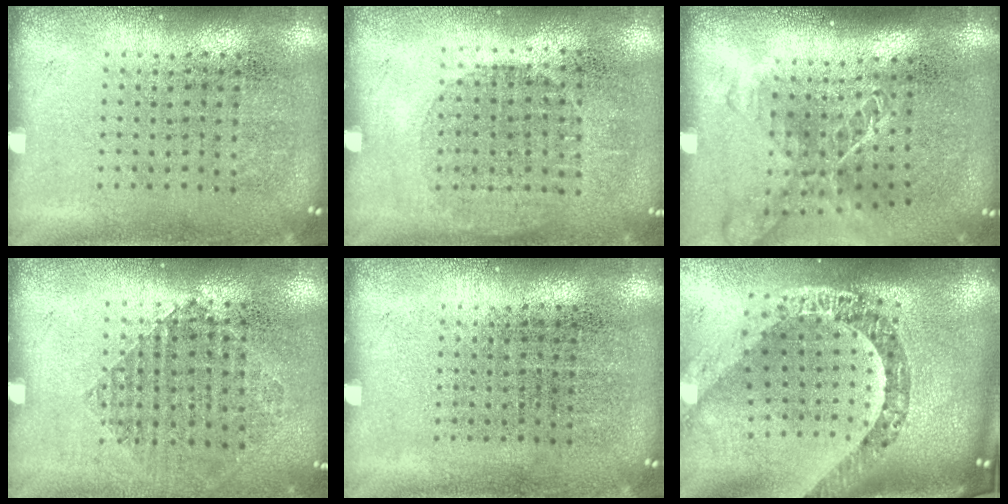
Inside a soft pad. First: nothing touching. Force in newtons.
{"total": 1.0, "press": 0.9, "slide": 0.4}
{"total": 1.9, "press": 1.5, "slide": 1.2}
{"total": 0.9, "press": 0.8, "slide": 0.3}
{"total": 0.0}
{"total": 3.6, "press": 2.6, "slide": 2.6}